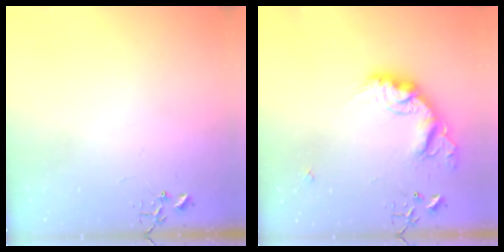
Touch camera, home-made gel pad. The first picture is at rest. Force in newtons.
{"total": 17.9, "press": 17.8, "slide": 1.1}